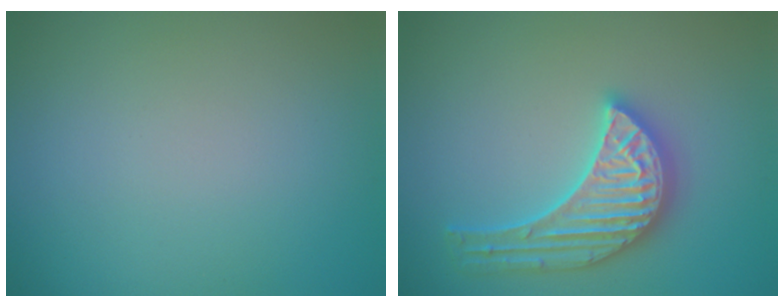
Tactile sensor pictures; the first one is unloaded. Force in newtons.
{"total": 4.2, "press": 4.1, "slide": 0.5}